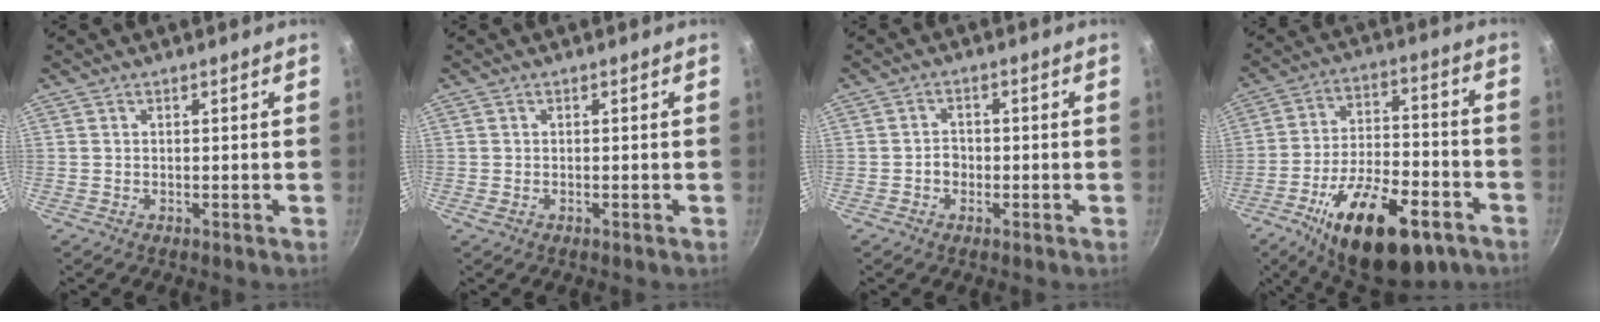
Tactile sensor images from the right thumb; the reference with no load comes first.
{"total": 0.6, "force": [-0.2, 0.4, 0.4], "torque": [-0.006, 0.001, -0.005]}
{"total": 2.5, "force": [-0.8, 2.0, 1.2], "torque": [-0.003, 0.012, -0.016]}
{"total": 22.5, "force": [-11.9, 10.1, 16.3], "torque": [-0.241, 0.049, -0.179]}